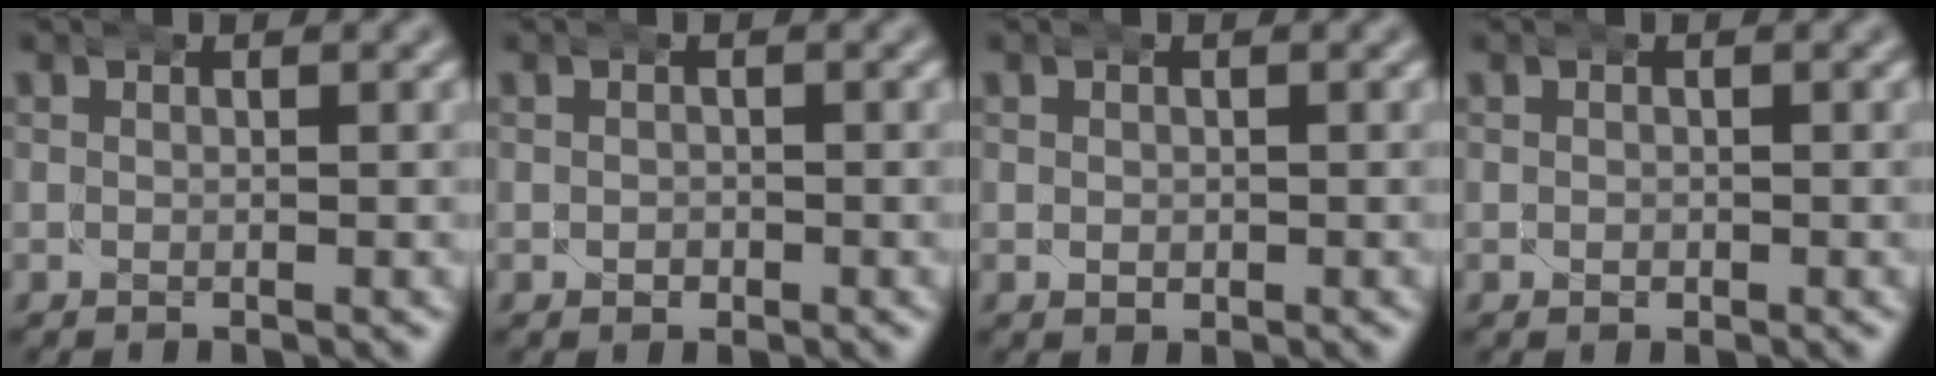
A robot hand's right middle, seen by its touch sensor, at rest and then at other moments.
{"total": 1.0, "force": [-0.4, 0.8, 0.3], "torque": [-0.009, -0.004, -0.002]}
{"total": 0.7, "force": [-0.1, 0.7, 0.2], "torque": [-0.006, -0.004, 0.003]}
{"total": 0.6, "force": [-0.2, 0.5, 0.2], "torque": [-0.005, -0.002, -0.001]}